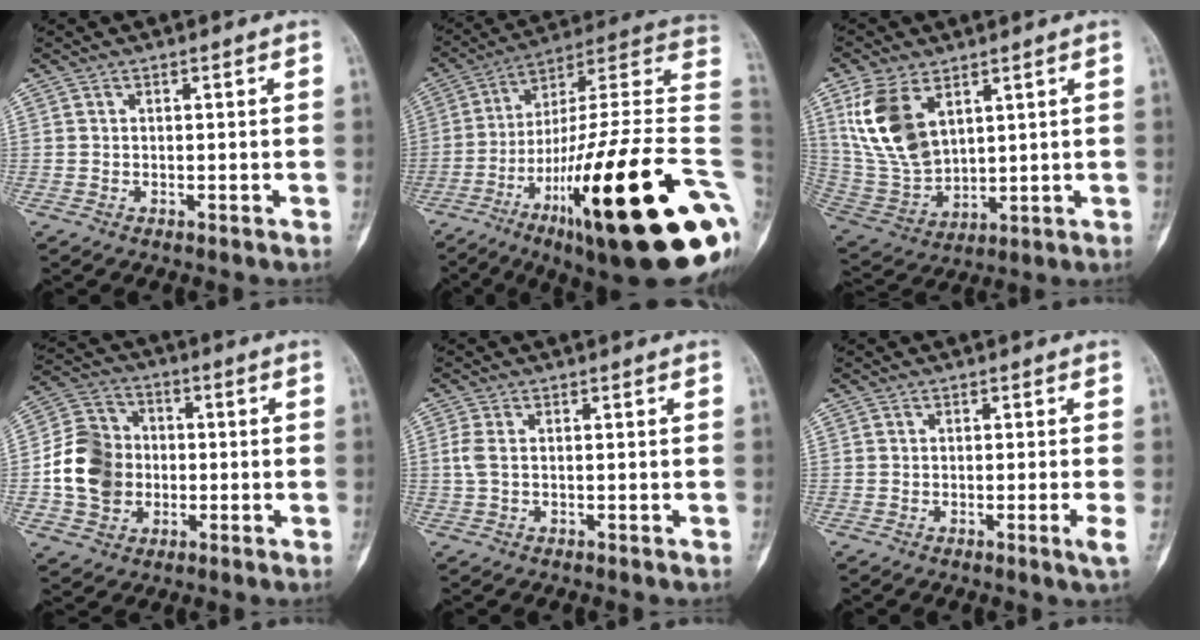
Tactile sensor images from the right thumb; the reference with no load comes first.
{"total": 34.8, "force": [-9.6, 6.6, 32.8], "torque": [-0.419, 0.062, -0.157]}
{"total": 14.3, "force": [6.1, 8.4, 9.9], "torque": [-0.190, -0.025, 0.139]}
{"total": 13.2, "force": [-1.3, 11.2, 6.8], "torque": [-0.106, 0.020, -0.030]}
{"total": 2.4, "force": [0.2, 1.3, 2.0], "torque": [-0.064, 0.003, 0.002]}
{"total": 1.9, "force": [-0.5, -0.5, 1.8], "torque": [-0.035, -0.007, -0.010]}